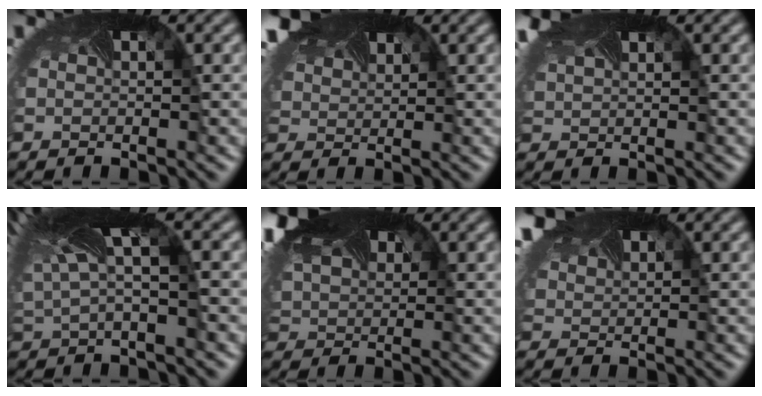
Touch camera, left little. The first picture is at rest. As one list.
[{"total": 4.7, "force": [3.6, 2.3, 1.9], "torque": [-0.078, 0.002, 0.074]}, {"total": 4.1, "force": [2.6, 1.9, 2.5], "torque": [-0.091, 0.004, 0.056]}, {"total": 5.6, "force": [2.8, 1.3, 4.7], "torque": [-0.142, 0.003, 0.062]}, {"total": 8.7, "force": [4.6, 5.3, 5.2], "torque": [-0.156, 0.013, 0.091]}, {"total": 4.6, "force": [3.7, 2.1, 1.8], "torque": [-0.076, 0.002, 0.074]}]